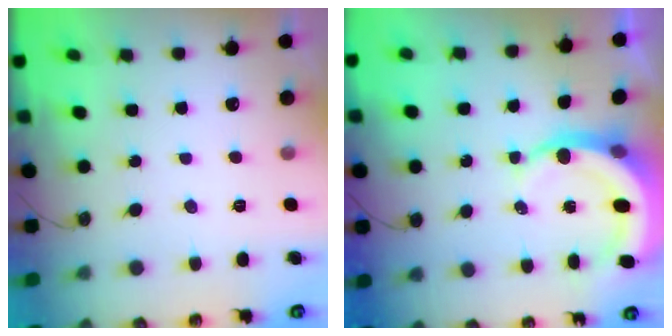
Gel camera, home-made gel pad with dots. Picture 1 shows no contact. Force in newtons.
{"total": 9.6, "press": 9.4, "slide": 1.8}